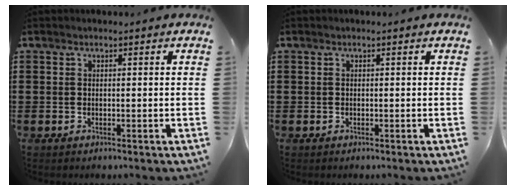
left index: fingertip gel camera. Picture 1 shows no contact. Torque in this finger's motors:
{"motor_torque": [-0.03, -0.01, 0.01, -0.01]}